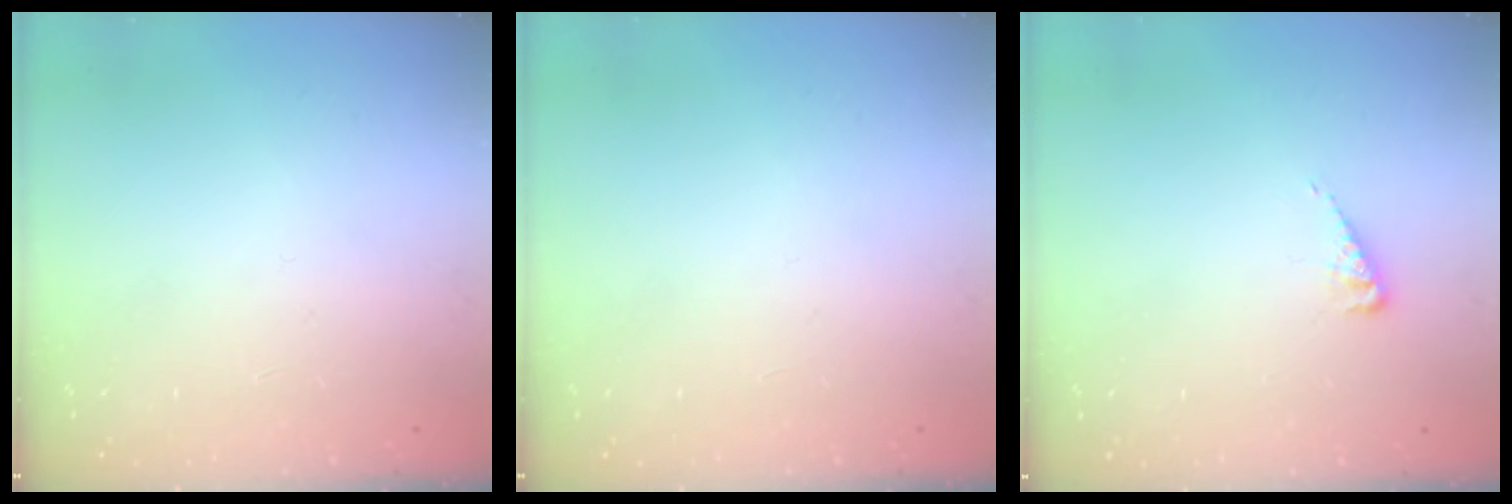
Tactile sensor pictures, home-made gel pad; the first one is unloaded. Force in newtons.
{"total": 0.0}
{"total": 2.9, "press": 2.9, "slide": 0.4}